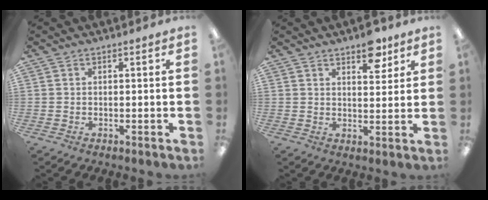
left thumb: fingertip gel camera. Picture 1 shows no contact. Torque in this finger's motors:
{"motor_torque": [-0.09, 0.01, -0.16, -0.25, 0.03]}